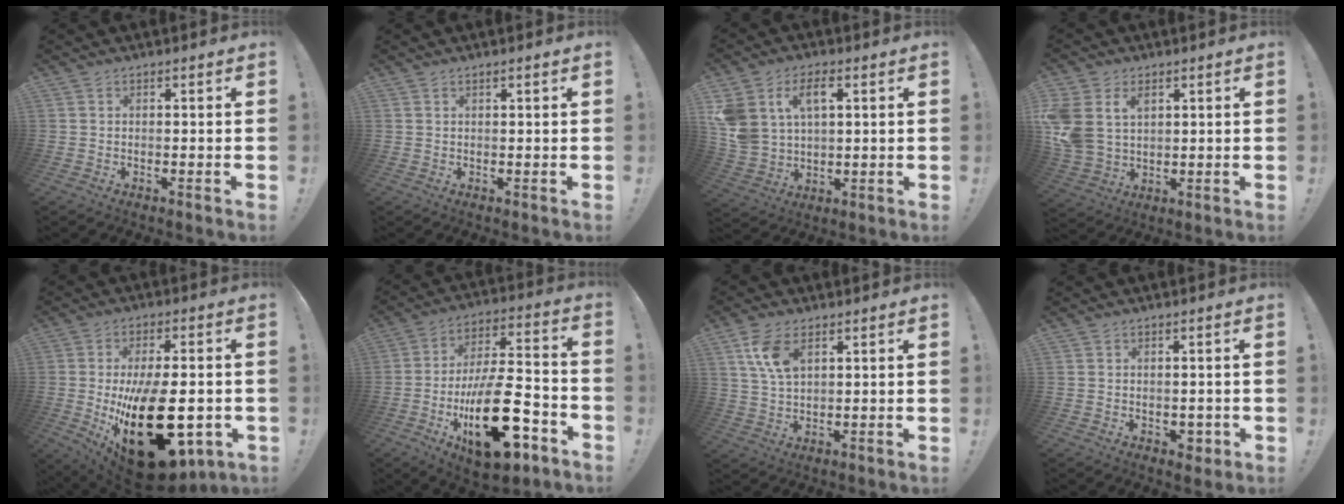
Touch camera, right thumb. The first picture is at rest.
{"total": 1.0, "force": [0.6, -0.2, 0.7], "torque": [-0.006, -0.003, 0.008]}
{"total": 10.8, "force": [4.5, 7.3, 6.5], "torque": [-0.130, -0.011, 0.088]}
{"total": 10.7, "force": [4.1, 8.3, 5.5], "torque": [-0.124, -0.018, 0.082]}
{"total": 28.5, "force": [-4.5, 13.8, 24.6], "torque": [-0.398, 0.005, -0.045]}
{"total": 26.6, "force": [-9.6, 11.9, 21.8], "torque": [-0.371, 0.066, -0.143]}
{"total": 8.7, "force": [4.2, 4.6, 6.1], "torque": [-0.114, -0.011, 0.077]}
{"total": 3.1, "force": [-0.2, 2.6, 1.7], "torque": [-0.004, -0.002, -0.002]}